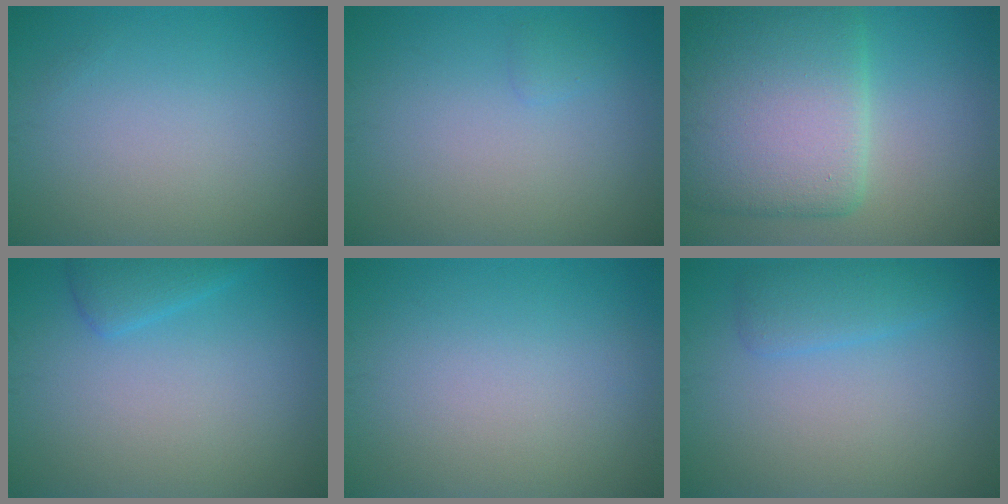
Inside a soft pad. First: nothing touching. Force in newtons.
{"total": 0.6, "press": 0.6, "slide": 0.1}
{"total": 10.9, "press": 10.9, "slide": 0.3}
{"total": 2.0, "press": 2.0, "slide": 0.2}
{"total": 0.0}
{"total": 2.2, "press": 2.2, "slide": 0.1}